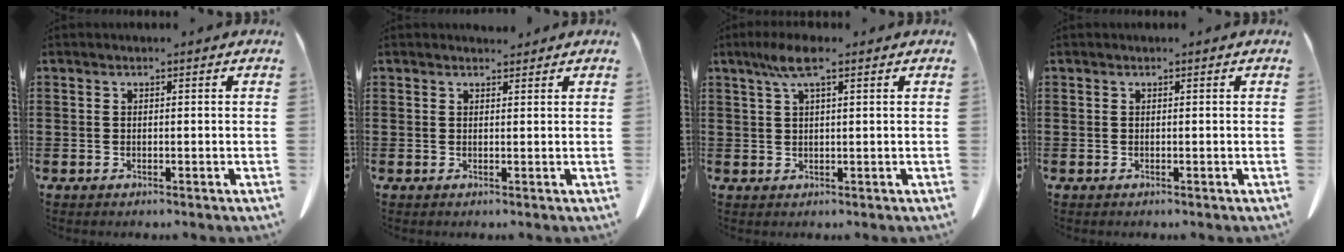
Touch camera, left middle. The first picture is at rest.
{"total": 1.2, "force": [1.1, 0.3, 0.1], "torque": [0.003, -0.002, 0.020]}
{"total": 4.8, "force": [2.5, 0.9, 4.1], "torque": [-0.085, 0.006, 0.042]}
{"total": 0.0}